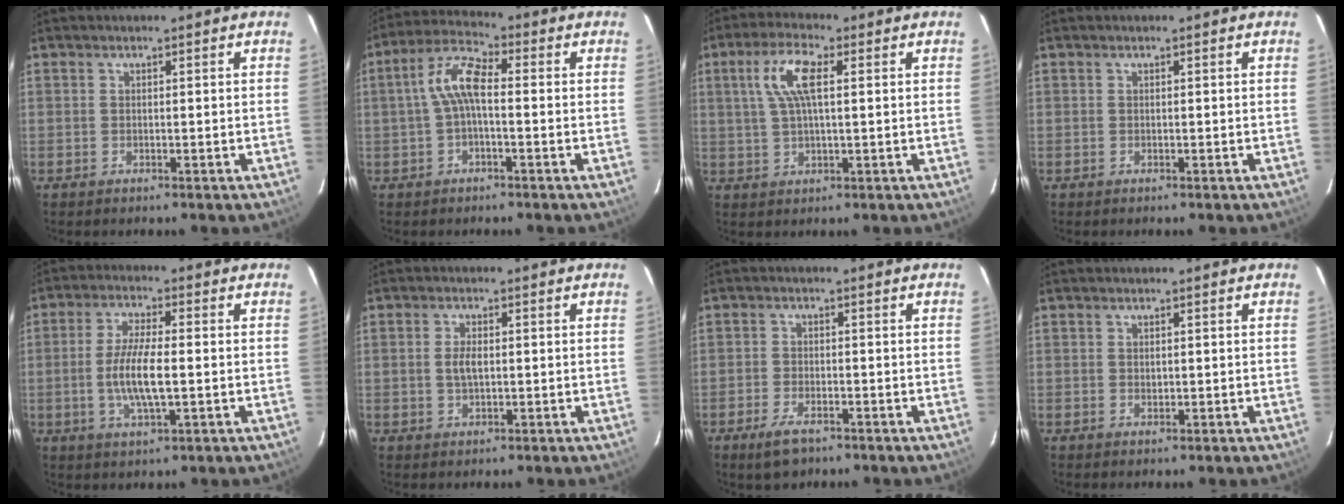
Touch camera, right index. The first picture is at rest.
{"total": 6.9, "force": [-0.4, 2.5, 6.5], "torque": [-0.142, 0.024, -0.010]}
{"total": 7.8, "force": [2.1, 2.5, 7.0], "torque": [-0.143, 0.015, 0.042]}
{"total": 0.0}
{"total": 8.3, "force": [-1.2, 1.9, 8.0], "torque": [-0.162, -0.006, -0.024]}
{"total": 3.0, "force": [0.3, 1.7, 2.4], "torque": [-0.047, 0.002, 0.007]}
{"total": 4.8, "force": [-3.2, 2.2, 2.8], "torque": [-0.073, -0.008, -0.058]}
{"total": 0.8, "force": [0.2, 0.6, 0.4], "torque": [-0.008, -0.001, 0.005]}